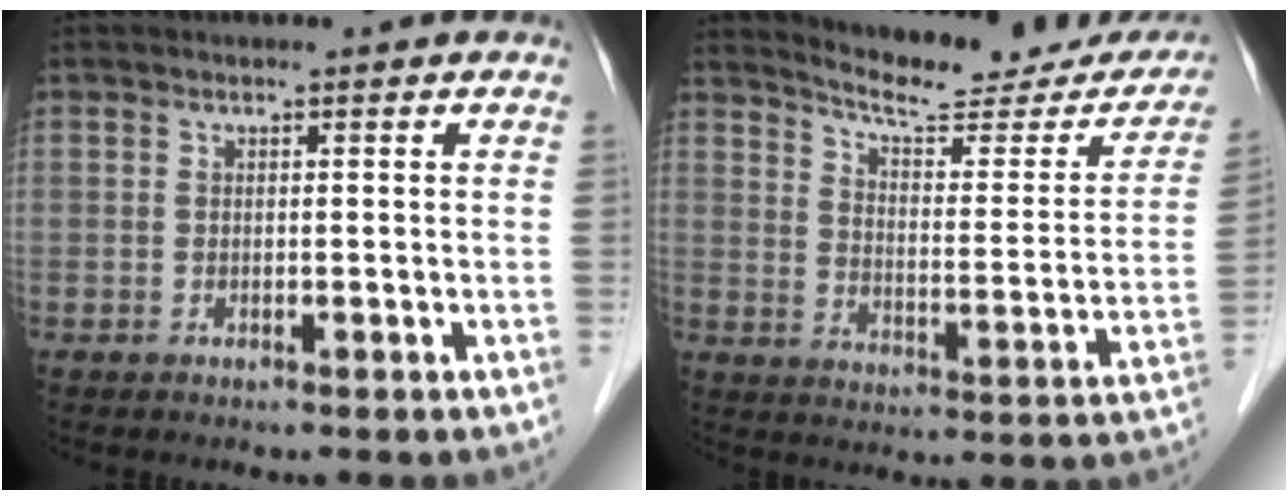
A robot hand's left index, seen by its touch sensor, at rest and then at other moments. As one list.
[{"total": 19.8, "force": [18.3, 3.8, 6.6], "torque": [-0.081, -0.050, 0.227]}]